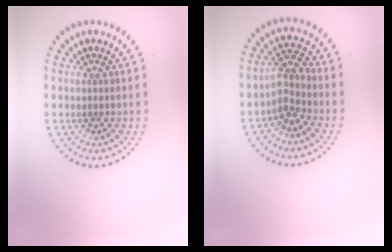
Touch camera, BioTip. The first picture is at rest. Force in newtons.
{"total": 2.6, "press": 2.0, "slide": 1.8}